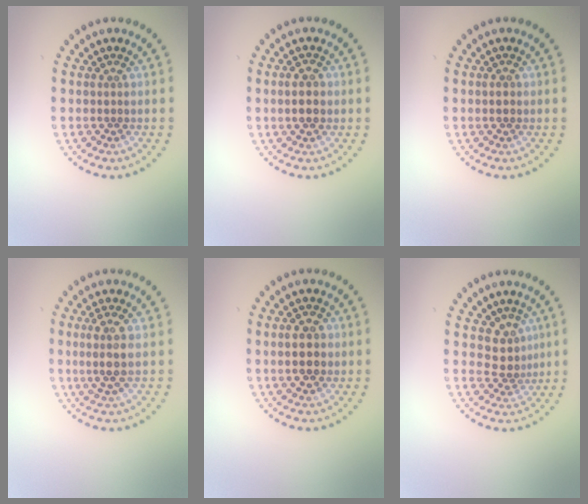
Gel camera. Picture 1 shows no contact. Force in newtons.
{"total": 2.3, "press": 2.3, "slide": 0.2}
{"total": 1.2, "press": 1.2, "slide": 0.1}
{"total": 2.4, "press": 2.2, "slide": 1.1}
{"total": 3.4, "press": 3.4, "slide": 0.1}
{"total": 2.7, "press": 1.9, "slide": 1.9}